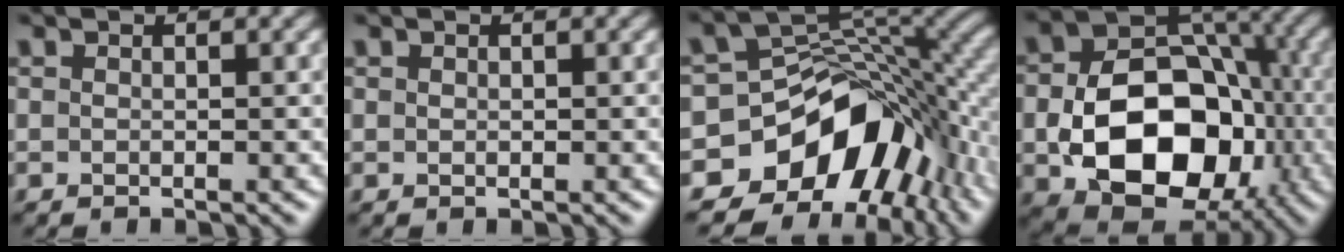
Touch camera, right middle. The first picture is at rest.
{"total": 0.0}
{"total": 11.6, "force": [-5.6, 8.0, 6.4], "torque": [-0.091, 0.006, -0.108]}
{"total": 13.0, "force": [-2.9, 9.1, 8.9], "torque": [-0.146, -0.010, -0.050]}